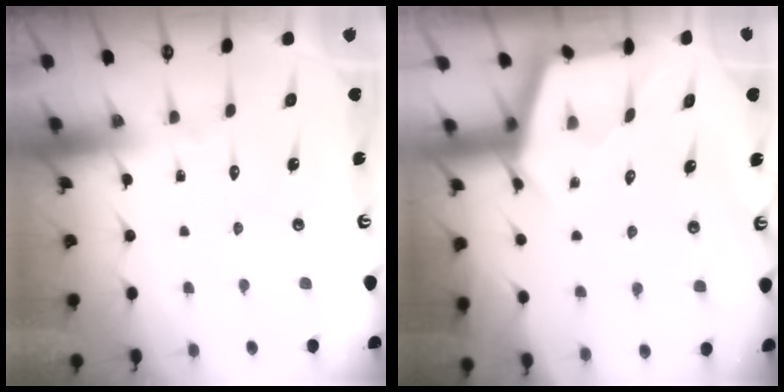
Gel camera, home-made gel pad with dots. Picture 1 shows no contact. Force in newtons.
{"total": 2.6, "press": 2.5, "slide": 0.4}